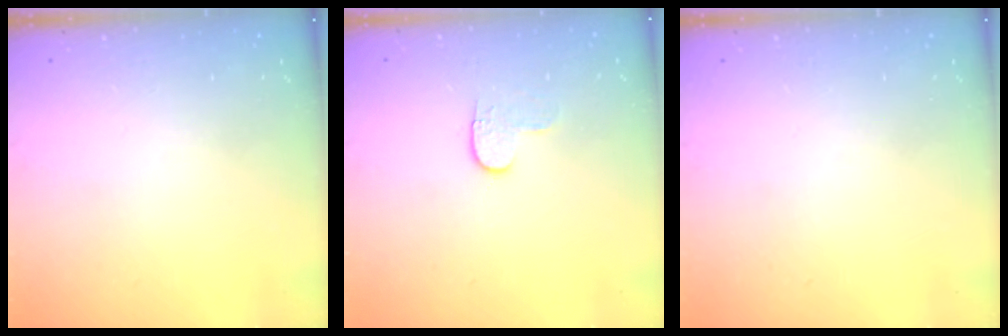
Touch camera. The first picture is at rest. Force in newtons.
{"total": 4.0, "press": 3.9, "slide": 0.5}
{"total": 0.0}